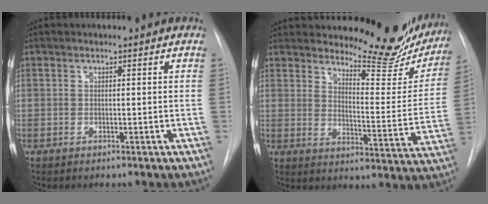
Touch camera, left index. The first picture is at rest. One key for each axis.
{"total": 18.1, "fx": 16.3, "fy": 4.8, "fz": 6.3, "tx": -0.061, "ty": -0.062, "tz": 0.192}